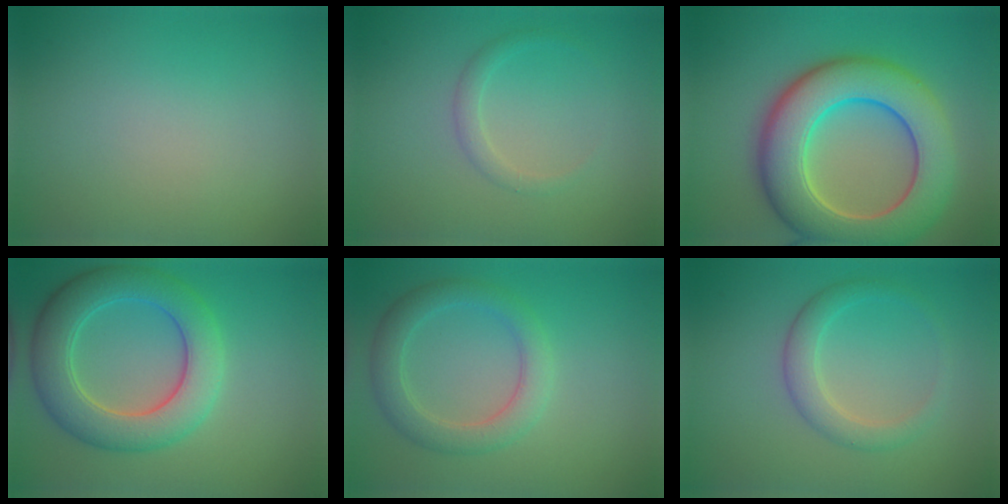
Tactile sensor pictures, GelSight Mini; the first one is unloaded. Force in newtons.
{"total": 1.3, "press": 1.3, "slide": 0.0}
{"total": 11.1, "press": 11.1, "slide": 0.8}
{"total": 6.8, "press": 6.8, "slide": 0.3}
{"total": 3.5, "press": 3.5, "slide": 0.1}
{"total": 2.6, "press": 2.6, "slide": 0.1}